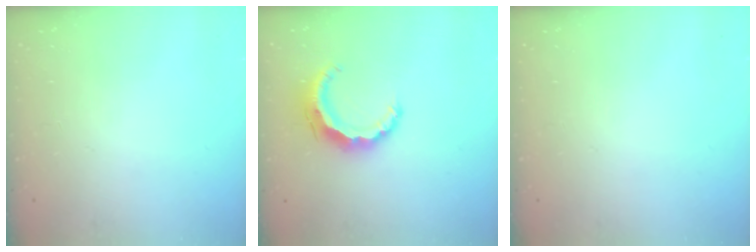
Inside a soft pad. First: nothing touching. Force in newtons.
{"total": 7.4, "press": 7.4, "slide": 0.3}
{"total": 0.0}